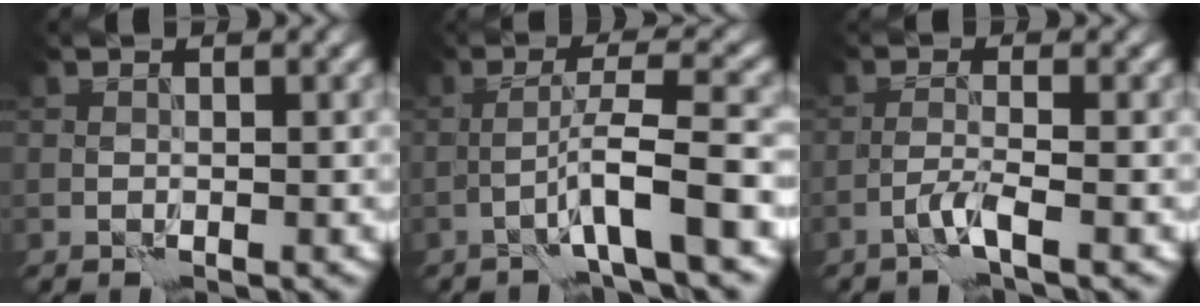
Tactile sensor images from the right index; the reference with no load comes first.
{"total": 5.0, "force": [-2.2, 0.0, 4.5], "torque": [-0.072, 0.016, -0.040]}
{"total": 1.6, "force": [-0.9, -0.3, 1.4], "torque": [-0.029, 0.004, -0.025]}